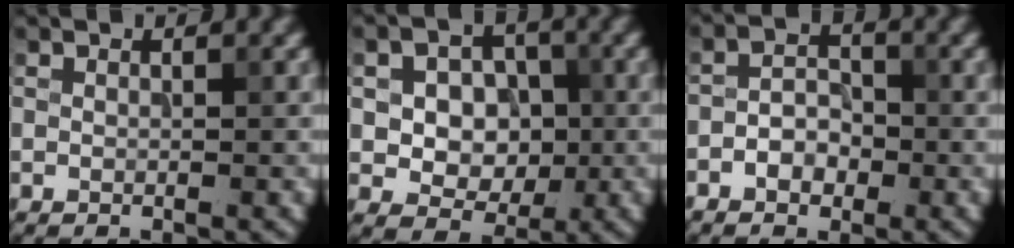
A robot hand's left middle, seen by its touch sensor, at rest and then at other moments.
{"total": 6.1, "force": [0.1, 5.0, 3.6], "torque": [-0.045, 0.014, -0.011]}
{"total": 2.5, "force": [-1.2, 1.7, 1.4], "torque": [-0.022, 0.007, -0.024]}